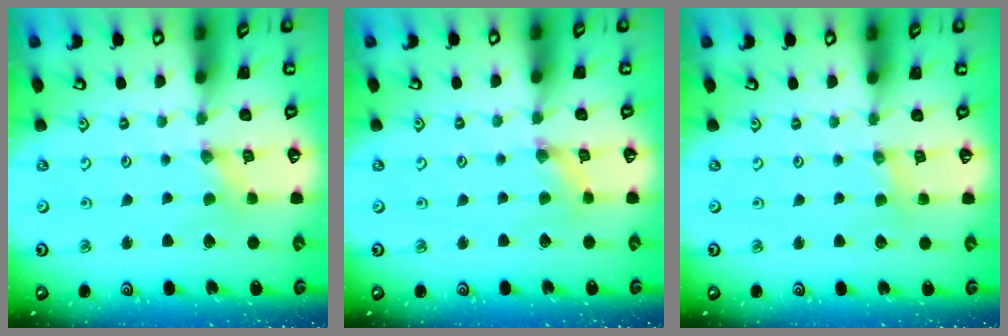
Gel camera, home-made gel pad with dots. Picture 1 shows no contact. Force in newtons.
{"total": 1.5, "press": 1.4, "slide": 0.3}
{"total": 2.0, "press": 2.0, "slide": 0.3}